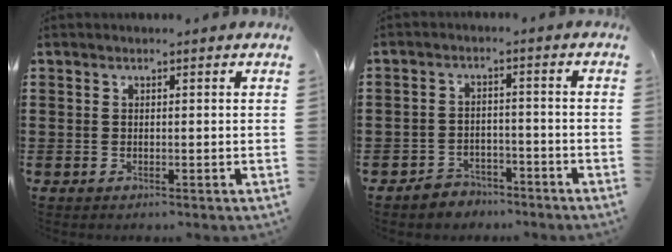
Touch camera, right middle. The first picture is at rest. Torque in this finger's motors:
{"motor_torque": [0.63, -0.07, -0.01, 0.01]}